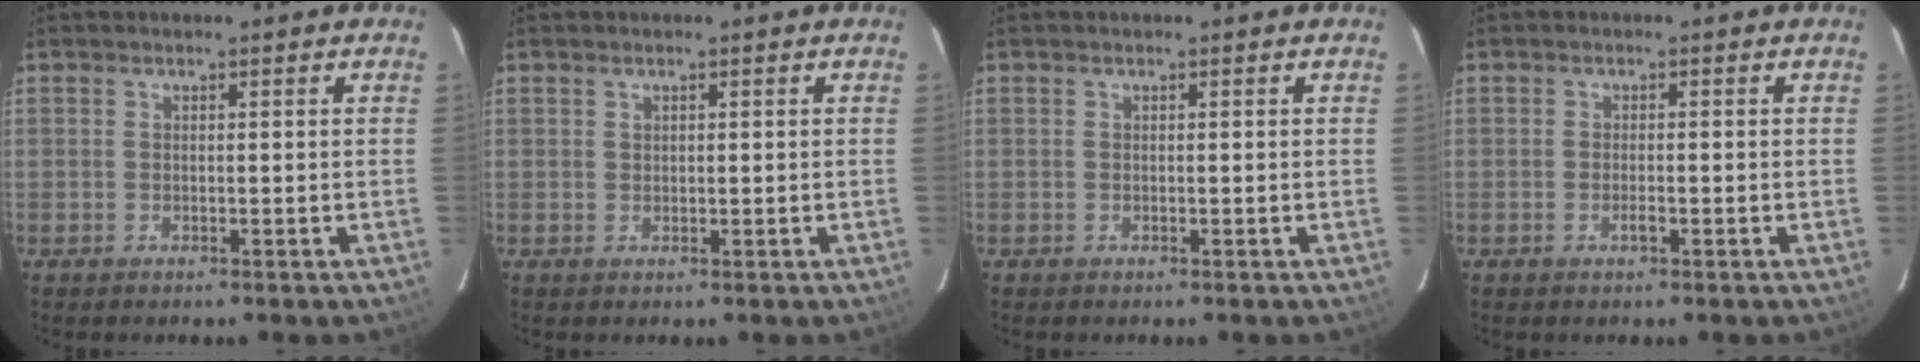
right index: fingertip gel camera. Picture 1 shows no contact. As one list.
[{"total": 0.6, "force": [0.3, 0.5, 0.1], "torque": [-0.002, 0.003, 0.007]}, {"total": 0.0}, {"total": 1.5, "force": [-0.8, 0.5, 1.2], "torque": [-0.023, -0.002, -0.013]}]